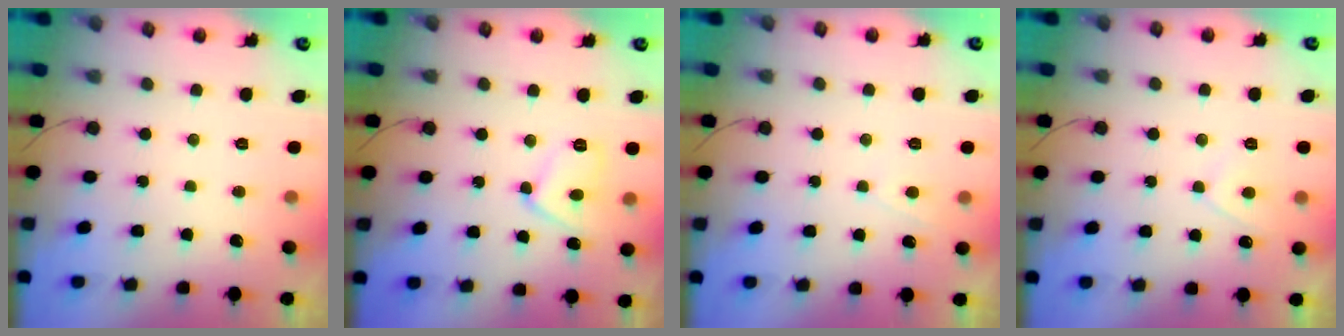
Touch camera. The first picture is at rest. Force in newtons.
{"total": 7.2, "press": 7.1, "slide": 0.7}
{"total": 2.3, "press": 2.3, "slide": 0.3}
{"total": 2.8, "press": 2.7, "slide": 0.5}